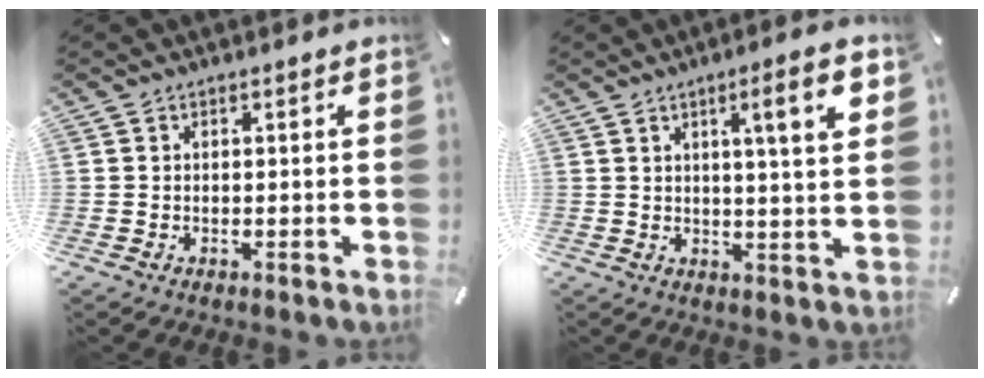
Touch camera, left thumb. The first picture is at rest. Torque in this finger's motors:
{"motor_torque": [1.42, 1.33, 0.84, -0.81, 0.32]}